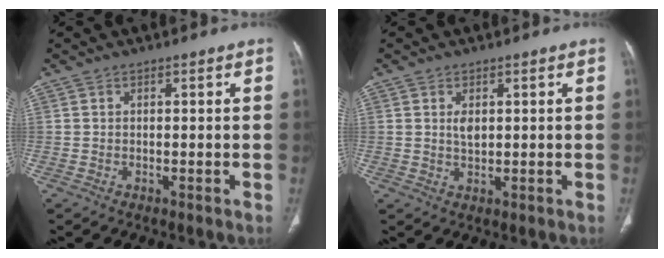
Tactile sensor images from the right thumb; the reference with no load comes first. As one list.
[{"total": 2.4, "force": [0.7, 1.4, 1.9], "torque": [-0.031, -0.005, 0.015]}]